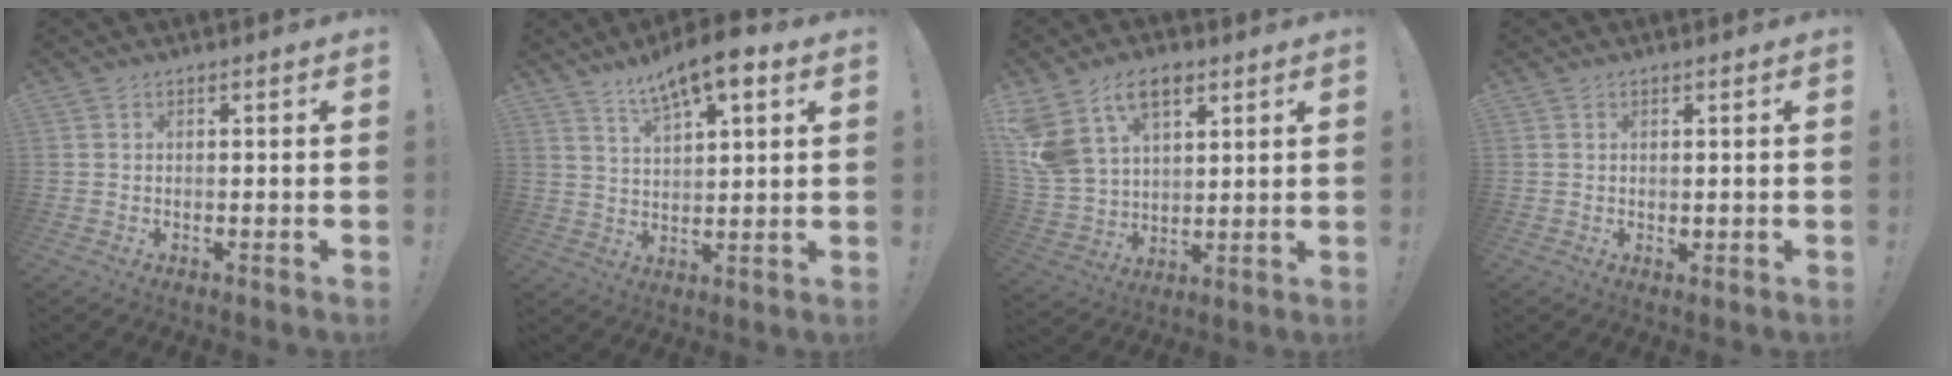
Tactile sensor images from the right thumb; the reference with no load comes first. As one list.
[{"total": 10.2, "force": [6.9, 2.9, 6.9], "torque": [-0.117, -0.033, 0.119]}, {"total": 15.3, "force": [8.5, 9.6, 8.4], "torque": [-0.169, -0.042, 0.162]}, {"total": 0.9, "force": [0.4, 0.7, 0.4], "torque": [-0.002, -0.001, 0.007]}]